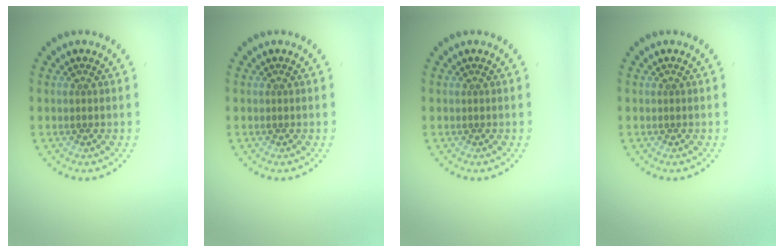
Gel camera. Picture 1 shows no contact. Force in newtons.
{"total": 0.0}
{"total": 0.0}
{"total": 0.0}